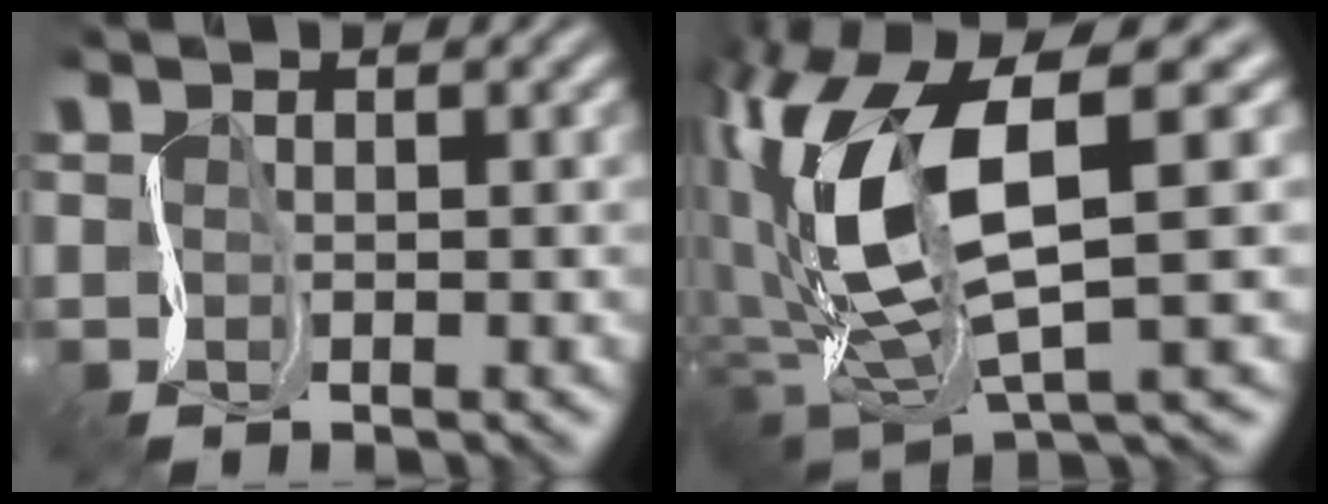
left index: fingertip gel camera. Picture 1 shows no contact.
{"total": 11.9, "force": [1.9, 4.4, 10.9], "torque": [-0.224, 0.004, 0.034]}